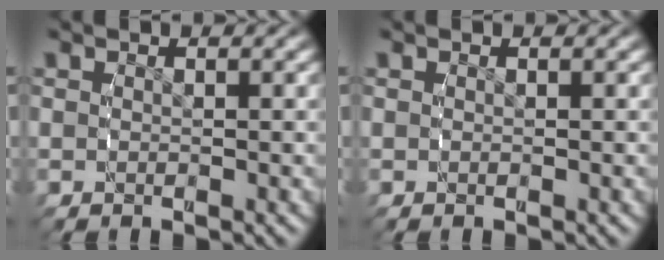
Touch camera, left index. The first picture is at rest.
{"total": 0.0}